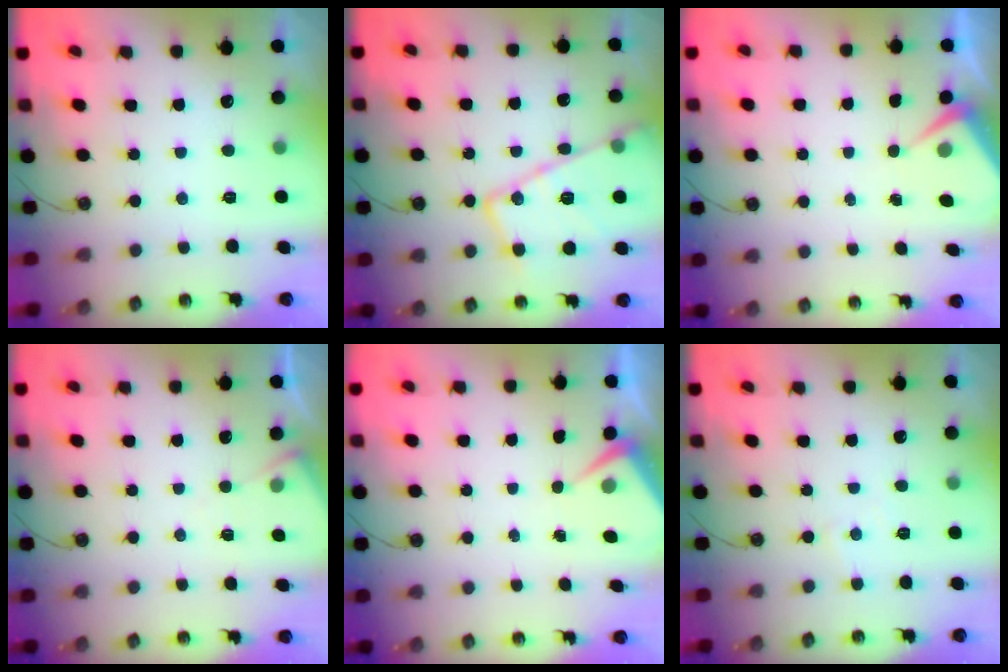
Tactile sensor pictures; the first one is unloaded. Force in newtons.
{"total": 20.1, "press": 20.0, "slide": 1.9}
{"total": 4.0, "press": 4.0, "slide": 0.5}
{"total": 4.4, "press": 4.4, "slide": 0.7}
{"total": 4.0, "press": 4.0, "slide": 0.5}
{"total": 2.7, "press": 2.7, "slide": 0.5}